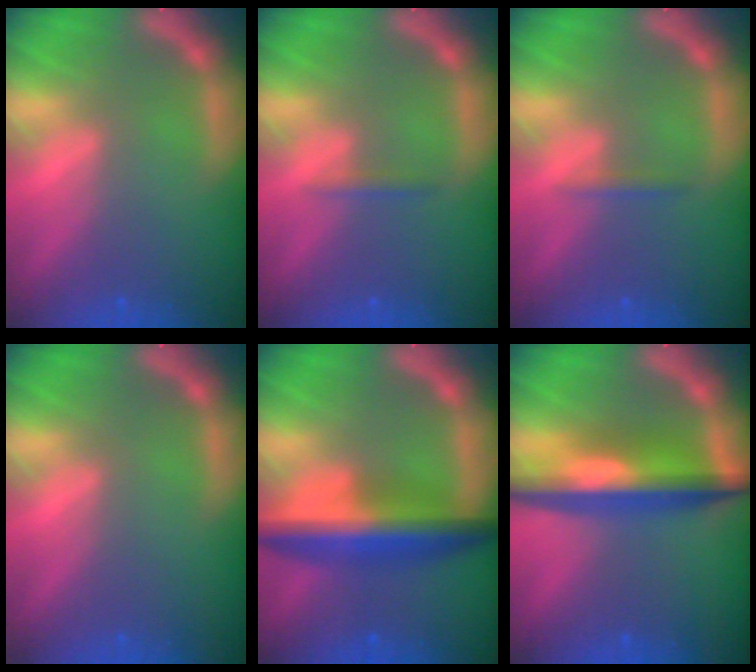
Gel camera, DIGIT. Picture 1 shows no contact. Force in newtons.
{"total": 0.9}
{"total": 0.9}
{"total": 0.0}
{"total": 7.4}
{"total": 7.5}